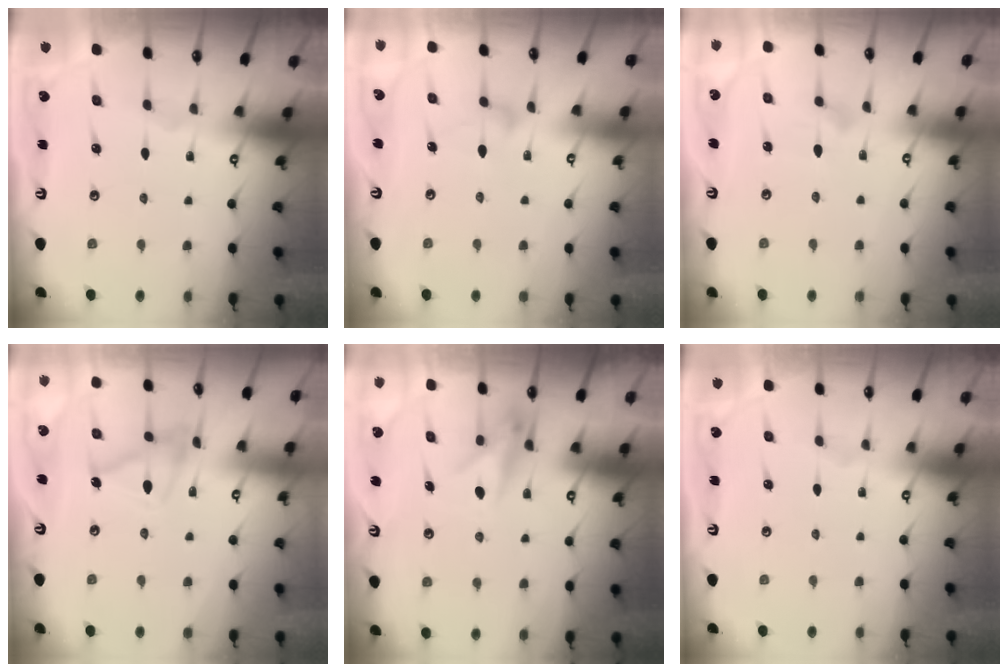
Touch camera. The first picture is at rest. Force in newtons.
{"total": 6.9, "press": 6.9, "slide": 0.4}
{"total": 8.4, "press": 8.4, "slide": 0.4}
{"total": 12.7, "press": 12.6, "slide": 0.8}
{"total": 8.2, "press": 8.2, "slide": 0.6}
{"total": 0.0}